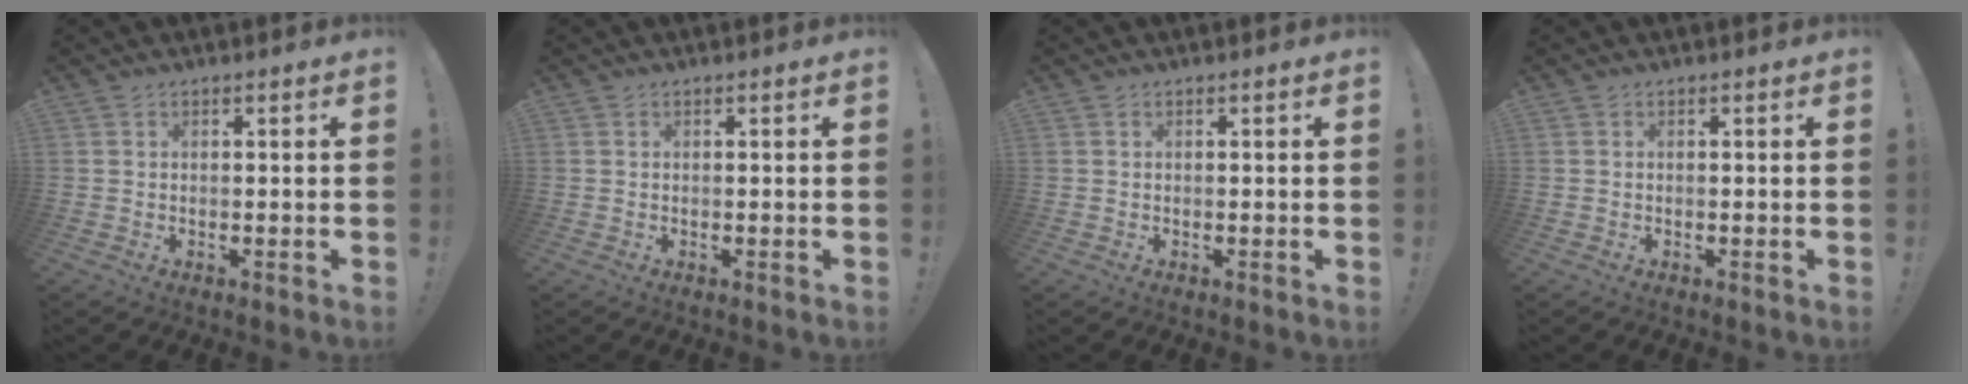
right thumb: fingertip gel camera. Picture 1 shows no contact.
{"total": 0.0}
{"total": 0.0}
{"total": 0.0}